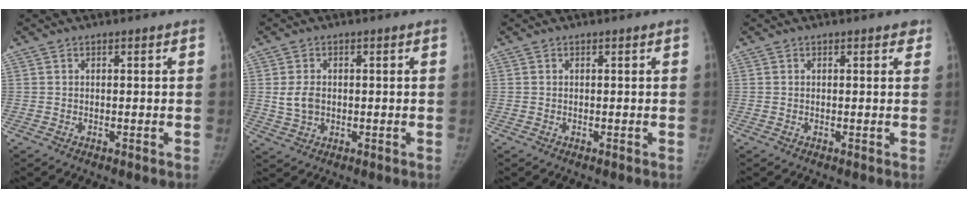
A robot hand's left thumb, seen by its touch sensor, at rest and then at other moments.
{"total": 4.1, "force": [0.0, 3.0, 2.7], "torque": [-0.044, 0.002, 0.007]}
{"total": 0.0}
{"total": 1.3, "force": [0.8, 0.6, 0.7], "torque": [0.003, -0.002, 0.005]}